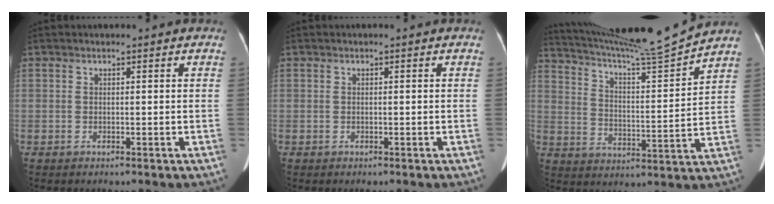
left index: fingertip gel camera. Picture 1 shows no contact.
{"total": 0.0}
{"total": 15.7, "force": [14.7, -2.8, 4.7], "torque": [-0.093, -0.042, 0.235]}